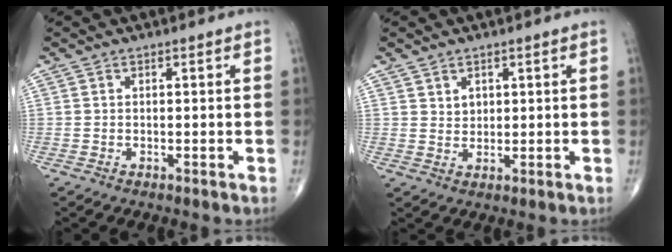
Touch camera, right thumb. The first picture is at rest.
{"total": 2.2, "force": [1.2, 1.7, 0.7], "torque": [0.002, -0.009, 0.022]}